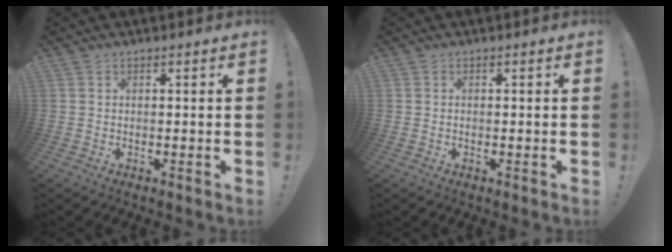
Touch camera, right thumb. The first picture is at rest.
{"total": 0.0}